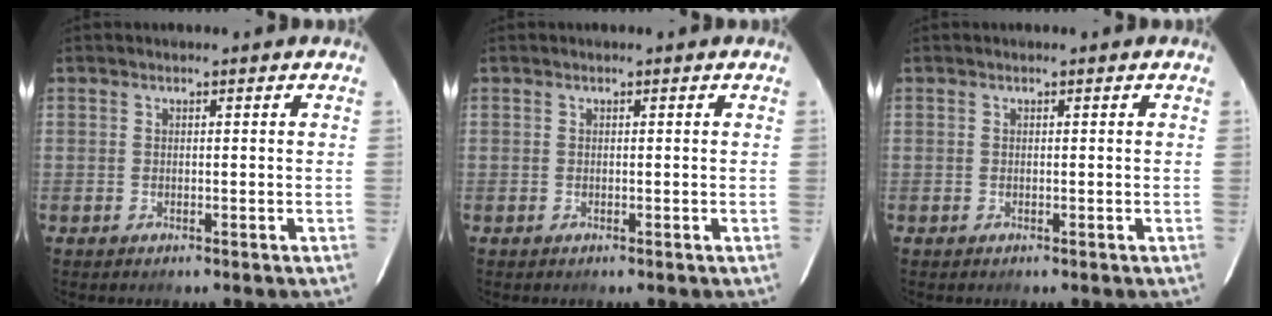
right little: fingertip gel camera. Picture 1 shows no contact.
{"total": 0.0}
{"total": 0.0}